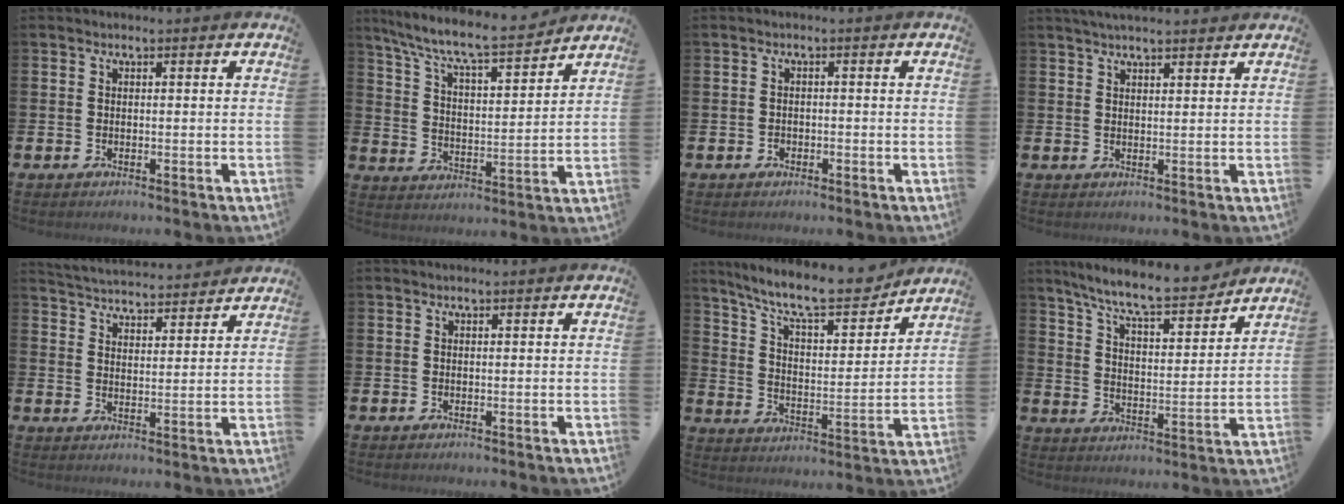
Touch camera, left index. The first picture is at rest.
{"total": 8.6, "force": [8.0, 0.8, 3.1], "torque": [-0.095, -0.058, 0.135]}
{"total": 1.0, "force": [-0.5, 0.8, 0.3], "torque": [-0.003, 0.000, -0.013]}
{"total": 2.9, "force": [2.8, 0.2, 0.8], "torque": [-0.017, -0.007, 0.049]}
{"total": 4.8, "force": [4.8, 0.5, -0.1], "torque": [-0.009, -0.035, 0.085]}
{"total": 0.0}
{"total": 11.3, "force": [10.1, 2.2, 4.5], "torque": [-0.112, -0.067, 0.173]}
{"total": 9.2, "force": [8.4, 0.9, 3.6], "torque": [-0.091, -0.054, 0.146]}